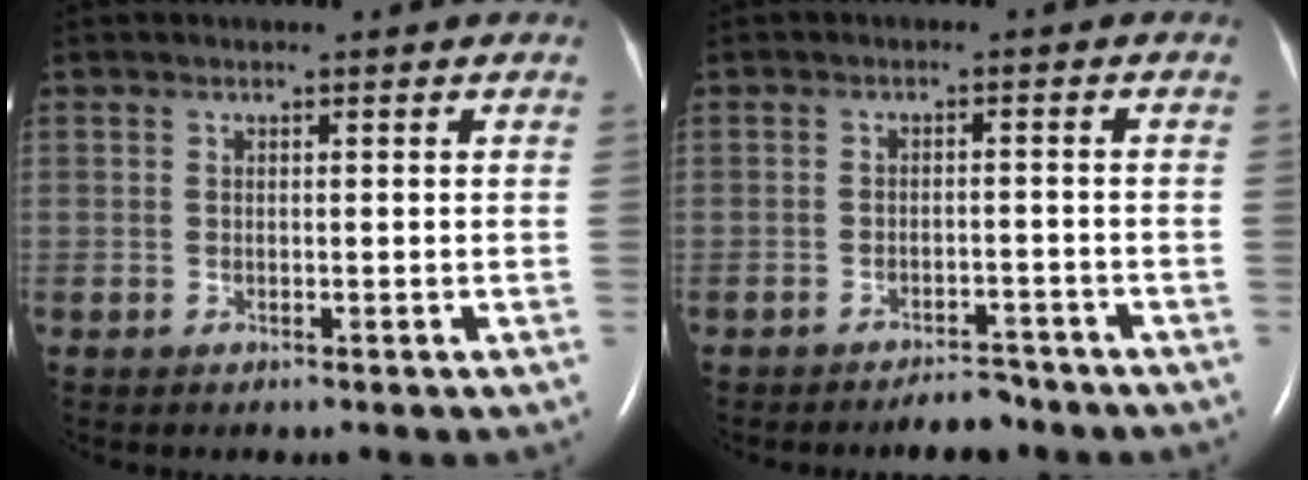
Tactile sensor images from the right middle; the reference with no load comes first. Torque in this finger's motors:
{"motor_torque": [-0.01, 0.01, 0.01, 0.01]}